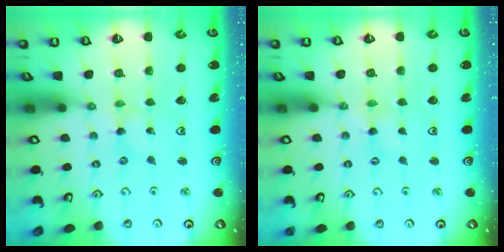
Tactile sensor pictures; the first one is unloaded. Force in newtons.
{"total": 0.0}